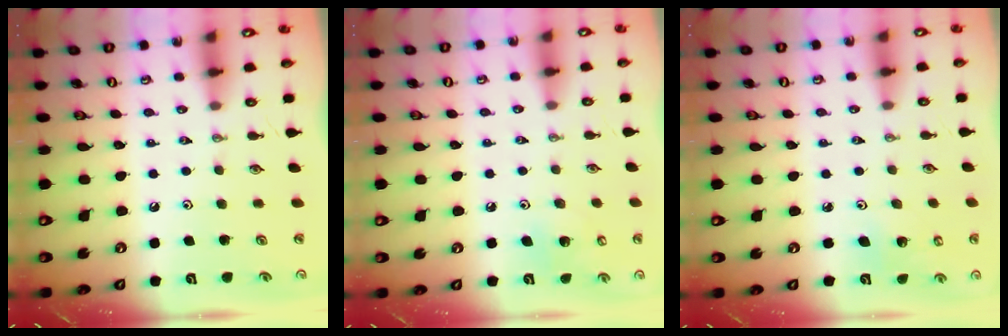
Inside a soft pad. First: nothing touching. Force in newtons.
{"total": 6.6, "press": 6.6, "slide": 0.4}
{"total": 4.0, "press": 3.9, "slide": 0.9}